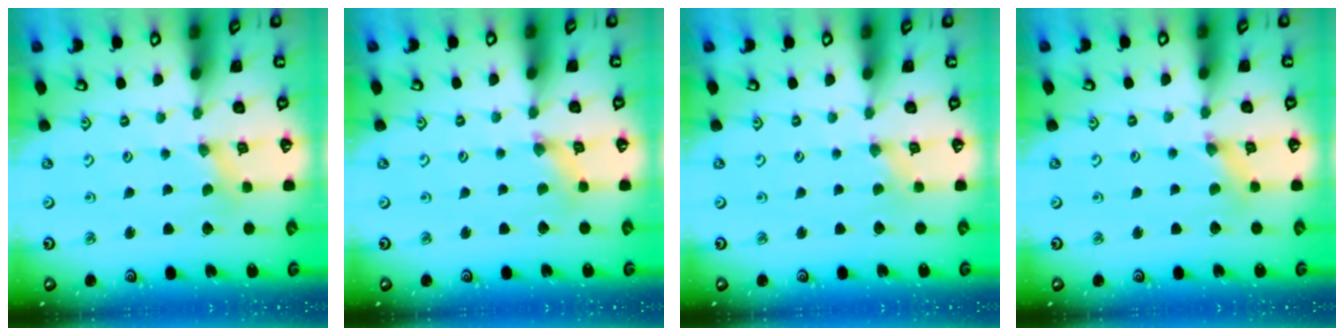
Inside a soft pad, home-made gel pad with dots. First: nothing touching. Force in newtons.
{"total": 1.4, "press": 1.4, "slide": 0.3}
{"total": 1.2, "press": 1.1, "slide": 0.3}
{"total": 1.8, "press": 1.8, "slide": 0.3}